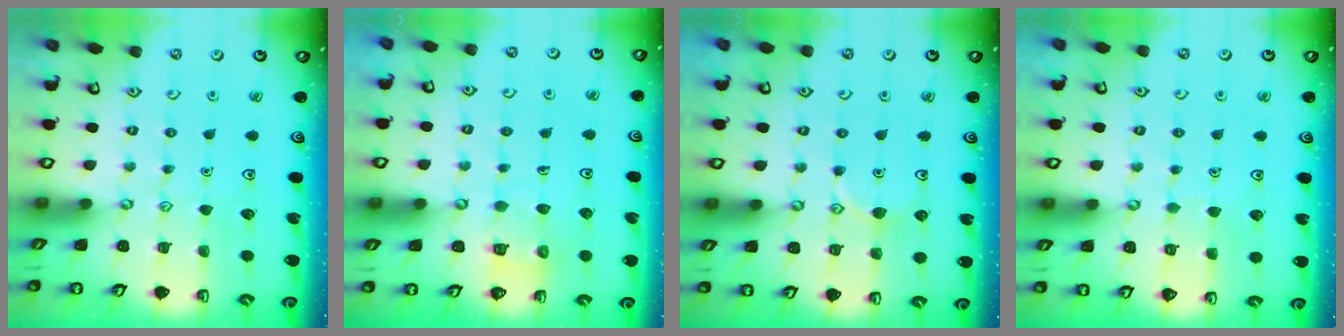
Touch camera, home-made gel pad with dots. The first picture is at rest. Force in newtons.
{"total": 5.9, "press": 5.9, "slide": 0.6}
{"total": 5.9, "press": 5.9, "slide": 0.3}
{"total": 3.3, "press": 3.3, "slide": 0.3}